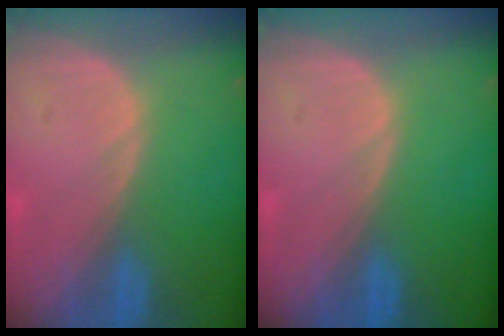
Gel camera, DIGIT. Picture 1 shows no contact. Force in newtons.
{"total": 0.0}